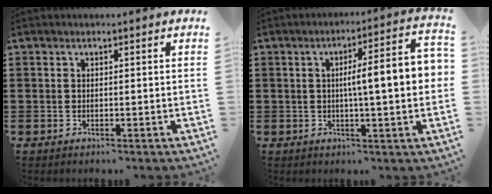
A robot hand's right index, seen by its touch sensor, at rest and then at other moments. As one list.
[{"total": 8.6, "force": [0.4, 1.2, 8.5], "torque": [-0.136, -0.003, -0.003]}]